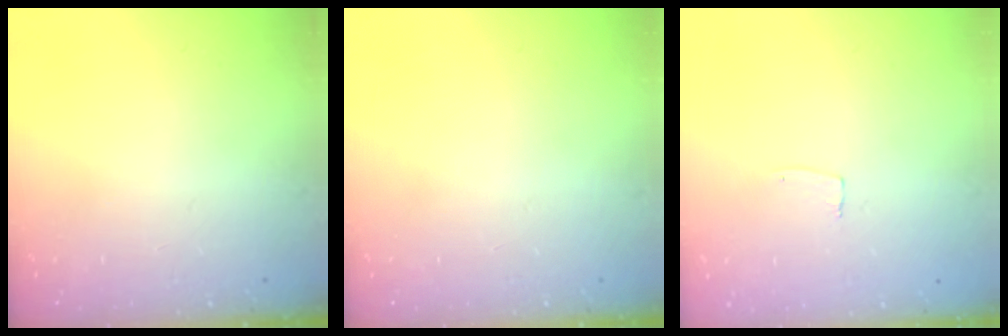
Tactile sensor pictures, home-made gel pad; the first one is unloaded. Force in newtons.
{"total": 0.0}
{"total": 3.0, "press": 3.0, "slide": 0.2}